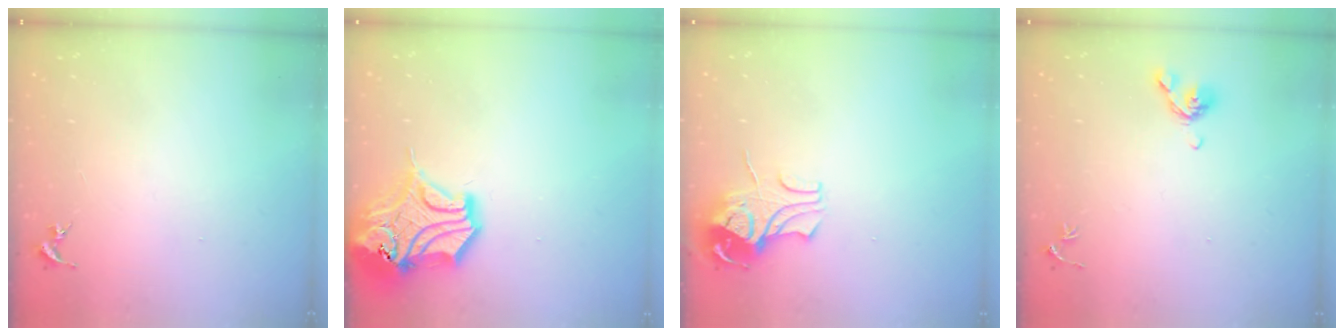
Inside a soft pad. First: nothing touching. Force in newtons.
{"total": 17.2, "press": 17.0, "slide": 2.4}
{"total": 9.4, "press": 9.4, "slide": 1.1}
{"total": 7.2, "press": 7.1, "slide": 1.2}